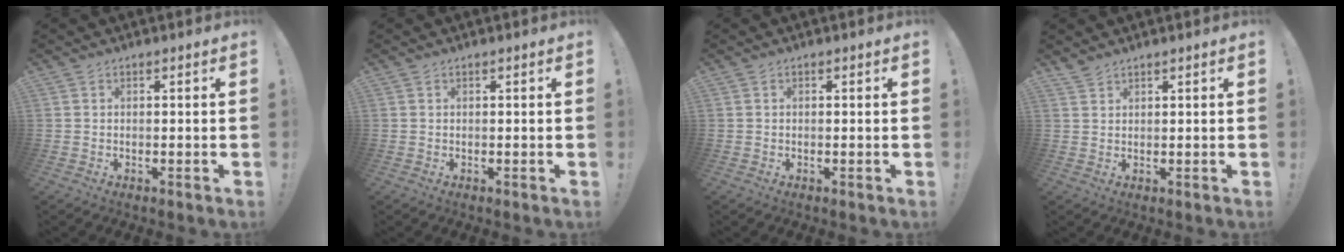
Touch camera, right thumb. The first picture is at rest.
{"total": 0.0}
{"total": 0.0}
{"total": 2.0, "force": [1.8, 0.4, 0.7], "torque": [-0.015, -0.010, 0.034]}